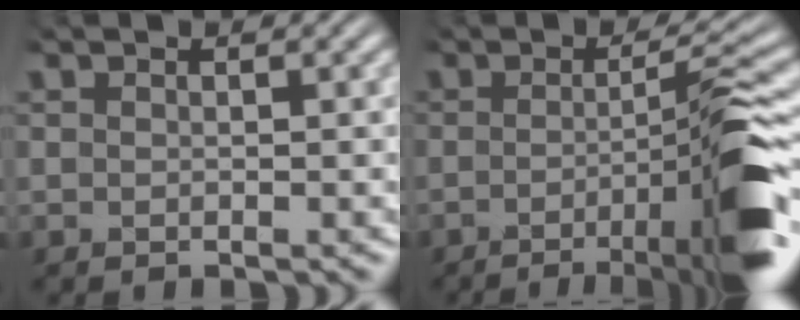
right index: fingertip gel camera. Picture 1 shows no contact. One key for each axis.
{"total": 10.5, "fx": -3.7, "fy": 1.4, "fz": 9.8, "tx": -0.135, "ty": -0.004, "tz": -0.052}